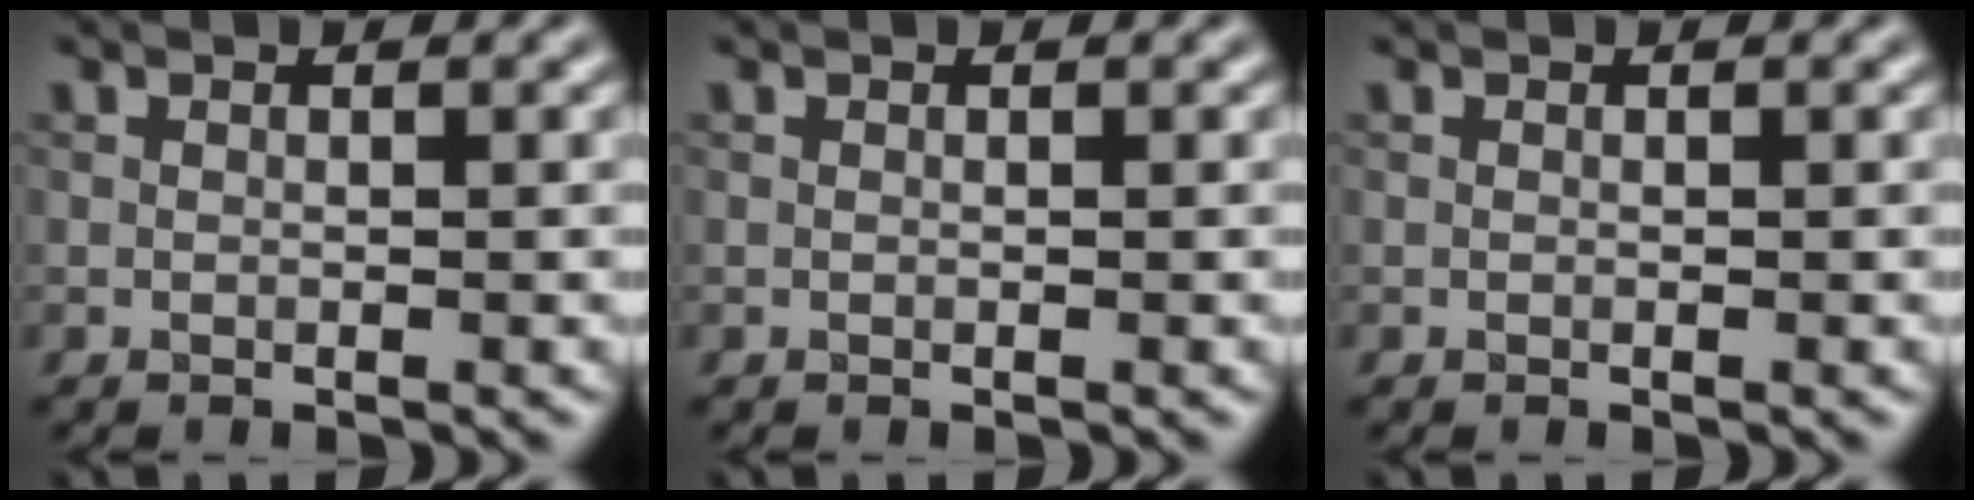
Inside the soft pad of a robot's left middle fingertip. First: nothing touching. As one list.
[{"total": 0.0}, {"total": 0.0}]